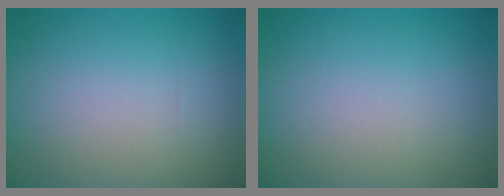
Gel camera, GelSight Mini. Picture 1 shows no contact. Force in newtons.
{"total": 0.0}